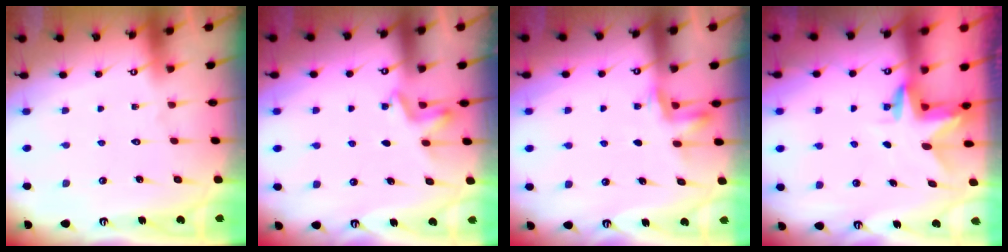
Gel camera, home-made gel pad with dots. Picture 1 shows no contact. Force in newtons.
{"total": 2.4, "press": 2.2, "slide": 1.1}
{"total": 3.0, "press": 2.9, "slide": 0.6}
{"total": 3.1, "press": 3.1, "slide": 0.2}